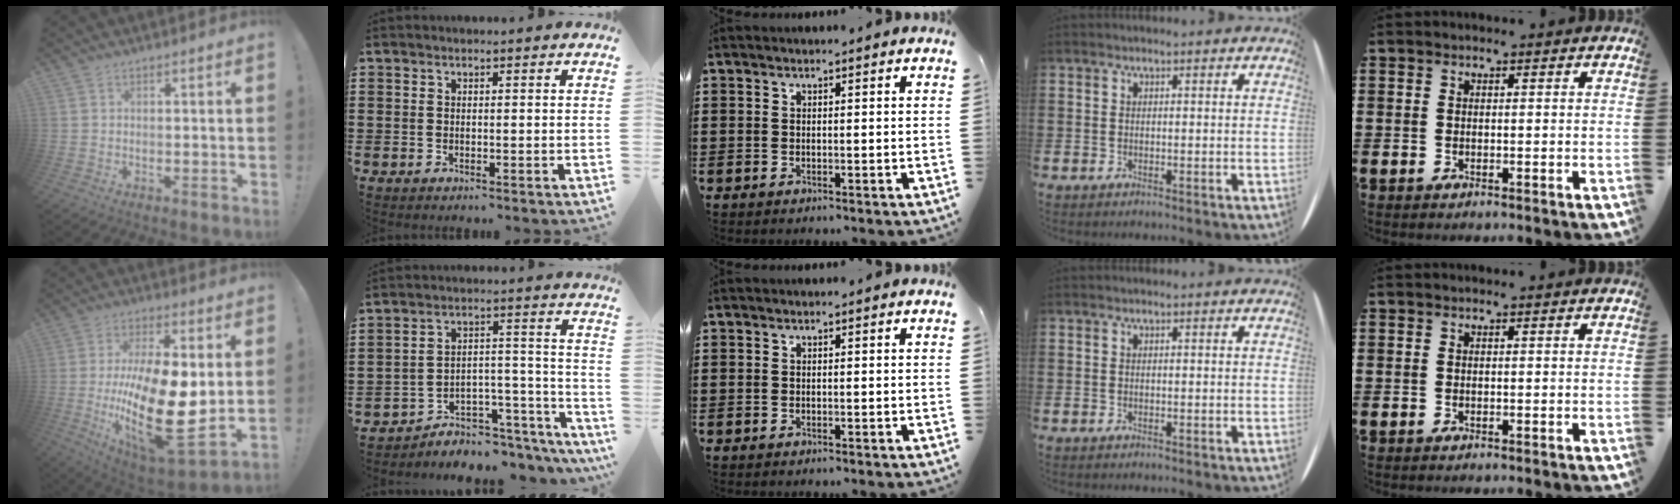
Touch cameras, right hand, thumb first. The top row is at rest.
{"thumb": {"total": 26.4, "force": [-1.6, 11.3, 23.8], "torque": [-0.434, -0.018, -0.015]}, "index": {"total": 4.3, "force": [-3.5, 2.4, 0.9], "torque": [-0.023, -0.002, -0.069]}}